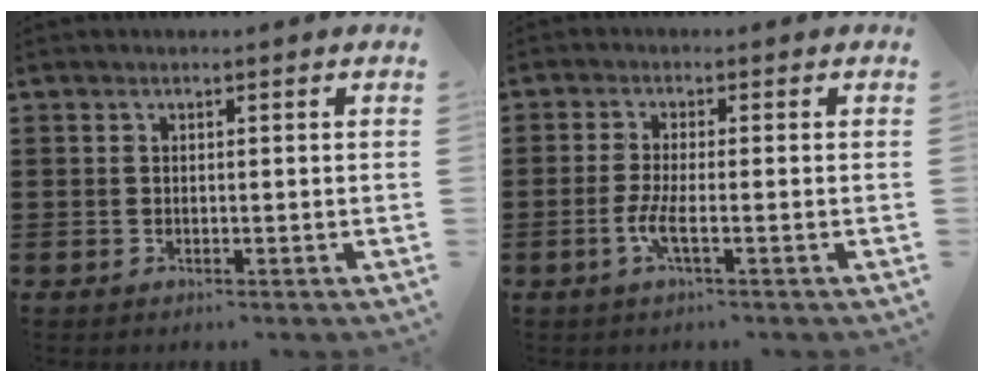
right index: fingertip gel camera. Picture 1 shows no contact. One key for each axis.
{"total": 3.8, "fx": -1.4, "fy": 0.4, "fz": 3.5, "tx": -0.081, "ty": -0.010, "tz": -0.032}